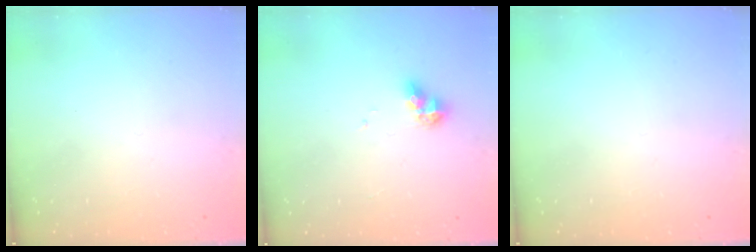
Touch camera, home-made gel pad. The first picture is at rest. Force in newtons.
{"total": 6.4, "press": 6.4, "slide": 0.7}
{"total": 0.0}